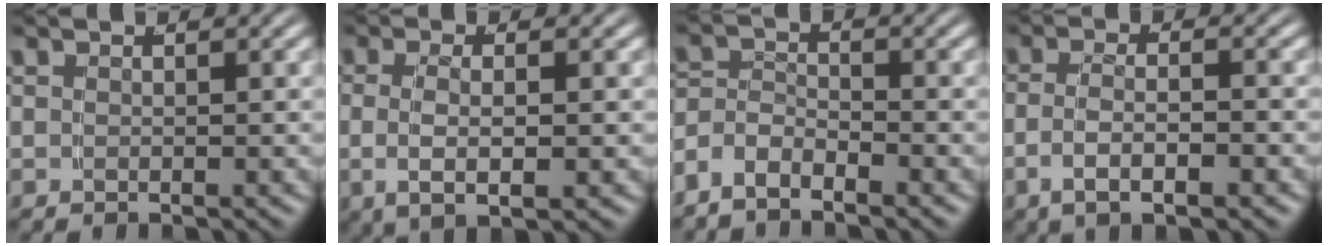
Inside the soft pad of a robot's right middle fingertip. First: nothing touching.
{"total": 4.0, "force": [-0.4, 1.6, 3.7], "torque": [-0.074, -0.010, 0.001]}
{"total": 4.3, "force": [-2.5, 3.0, 1.7], "torque": [-0.048, -0.018, -0.044]}
{"total": 3.4, "force": [-1.6, 1.1, 2.8], "torque": [-0.059, -0.009, -0.024]}